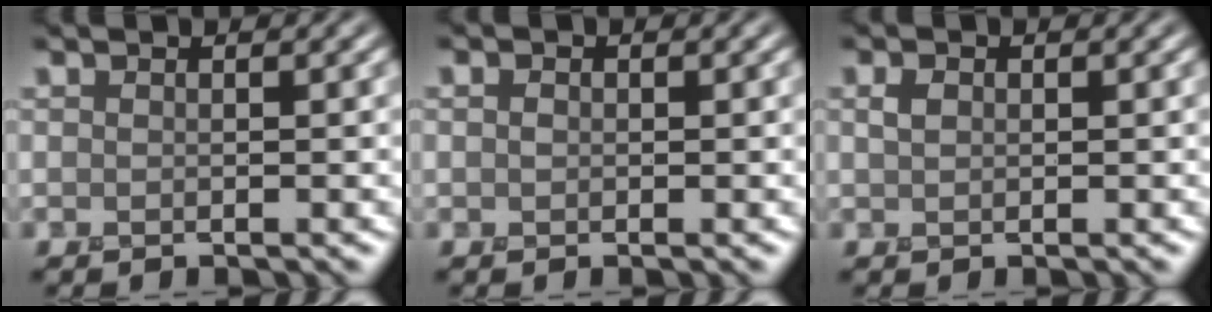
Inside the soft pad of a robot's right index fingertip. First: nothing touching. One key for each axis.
{"total": 0.8, "fx": -0.1, "fy": 0.8, "fz": 0.3, "tx": -0.004, "ty": 0.000, "tz": -0.009}
{"total": 0.9, "fx": 0.0, "fy": 0.7, "fz": 0.5, "tx": -0.012, "ty": 0.001, "tz": -0.003}